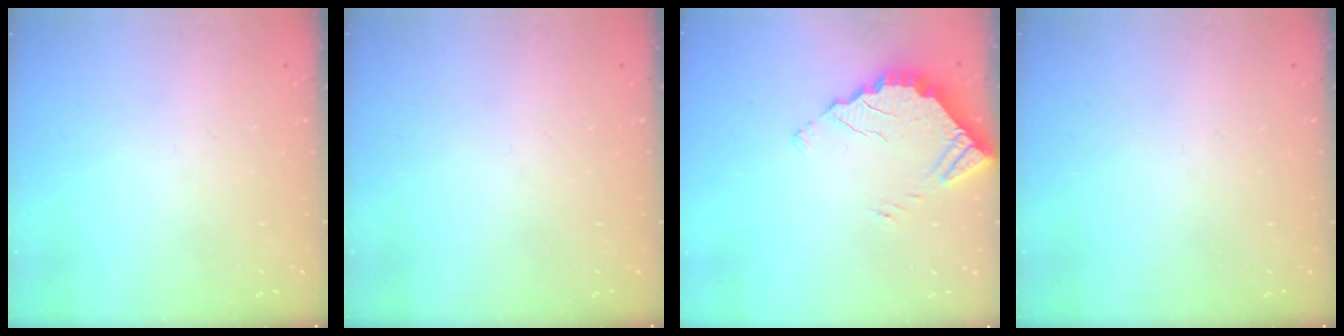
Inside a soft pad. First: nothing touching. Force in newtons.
{"total": 0.0}
{"total": 3.5, "press": 3.5, "slide": 0.2}
{"total": 0.0}